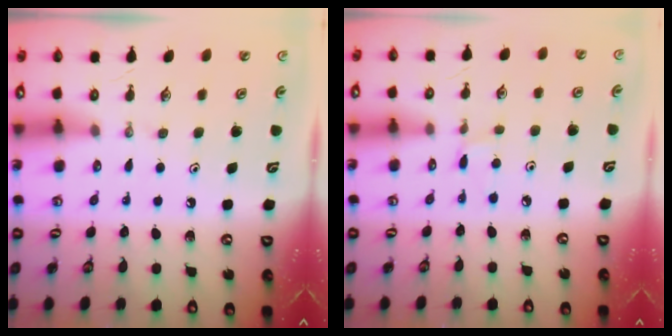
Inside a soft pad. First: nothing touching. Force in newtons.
{"total": 2.6, "press": 2.6, "slide": 0.3}